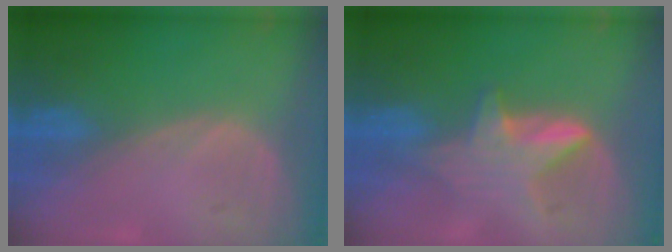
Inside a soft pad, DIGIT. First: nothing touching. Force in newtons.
{"total": 6.0, "press": 5.7, "slide": 1.9}